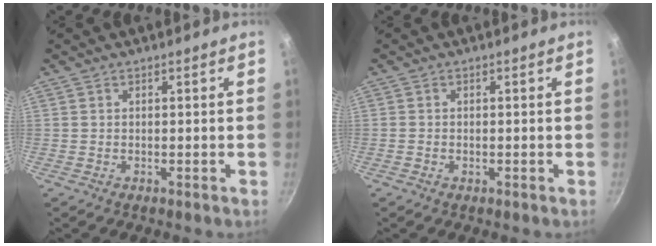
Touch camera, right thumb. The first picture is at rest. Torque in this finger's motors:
{"motor_torque": [-0.68, -0.07, -0.14, 0.80, -0.01]}